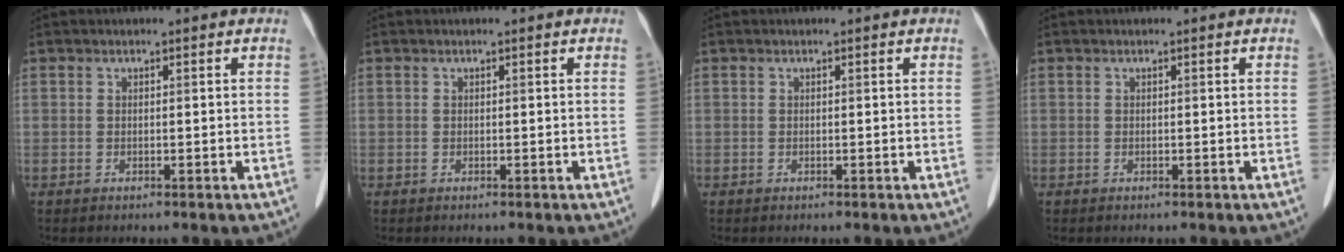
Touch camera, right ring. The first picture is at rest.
{"total": 0.0}
{"total": 0.0}
{"total": 0.0}